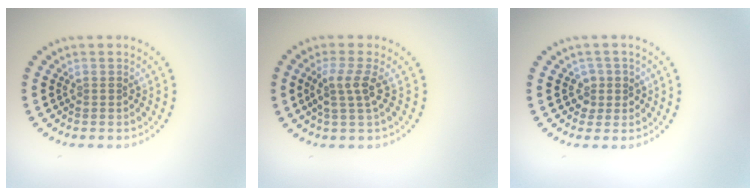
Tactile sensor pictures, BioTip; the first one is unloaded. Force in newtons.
{"total": 2.5, "press": 1.9, "slide": 1.6}
{"total": 1.3, "press": 1.1, "slide": 0.7}